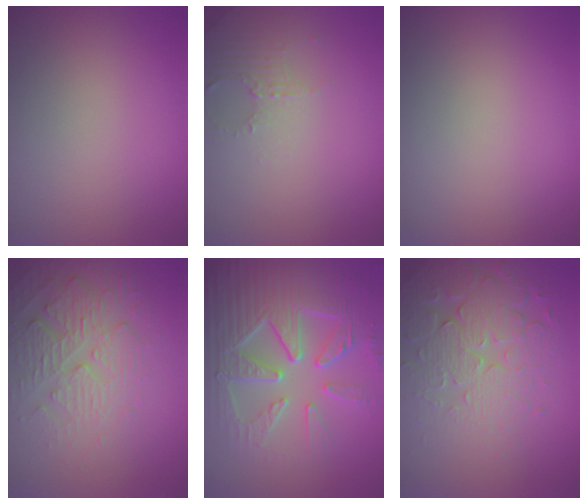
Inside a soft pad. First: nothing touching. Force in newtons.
{"total": 2.6, "press": 2.5, "slide": 0.7}
{"total": 0.0}
{"total": 3.9, "press": 3.5, "slide": 1.8}
{"total": 9.0, "press": 6.6, "slide": 6.1}
{"total": 6.2, "press": 4.9, "slide": 3.9}